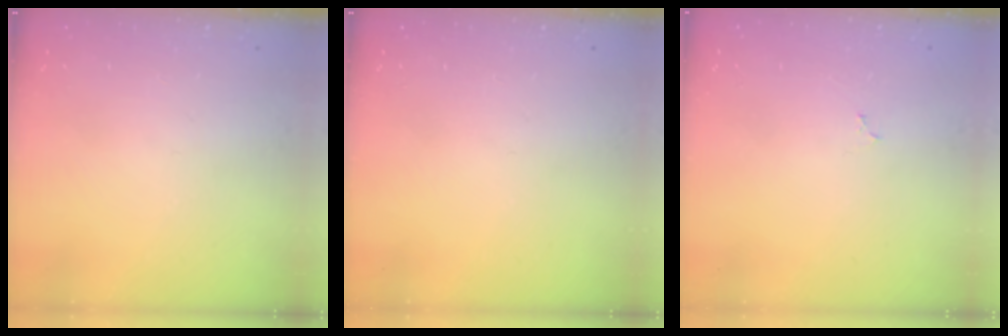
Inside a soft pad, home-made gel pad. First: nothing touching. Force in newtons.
{"total": 0.0}
{"total": 2.3, "press": 2.3, "slide": 0.2}